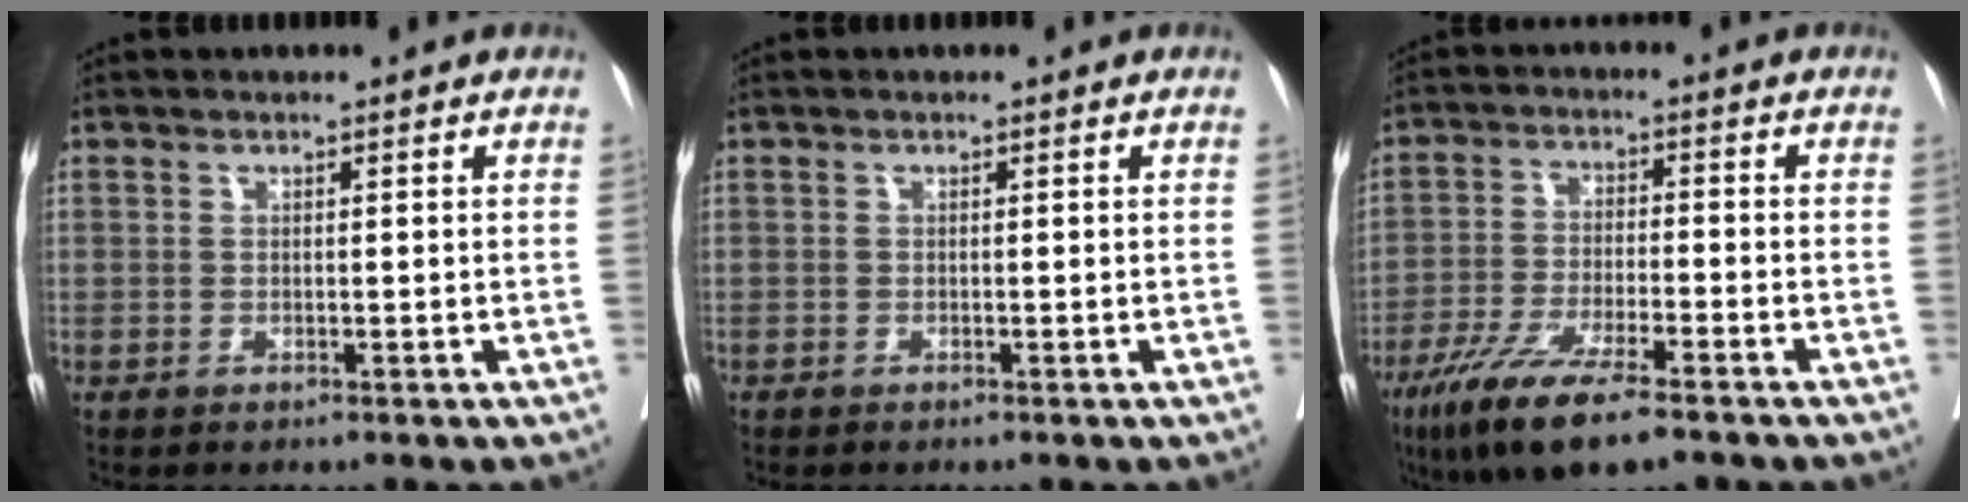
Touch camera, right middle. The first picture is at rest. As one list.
[{"total": 0.0}, {"total": 11.4, "force": [-7.6, 1.6, 8.4], "torque": [-0.154, -0.028, -0.130]}]